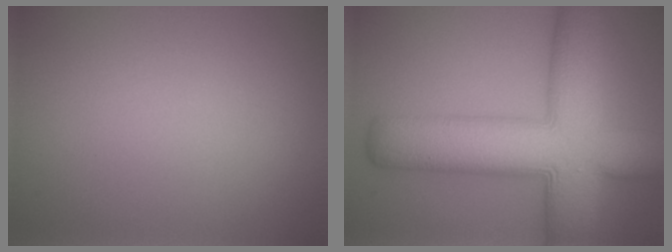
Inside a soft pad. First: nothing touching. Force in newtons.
{"total": 13.4, "press": 13.4, "slide": 0.3}